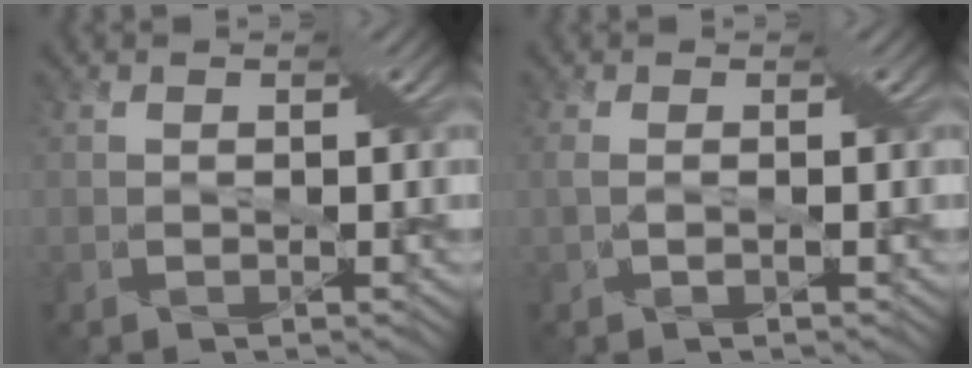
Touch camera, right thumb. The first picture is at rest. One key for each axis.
{"total": 1.7, "fx": -0.1, "fy": 0.5, "fz": 1.6, "tx": -0.037, "ty": -0.003, "tz": 0.000}